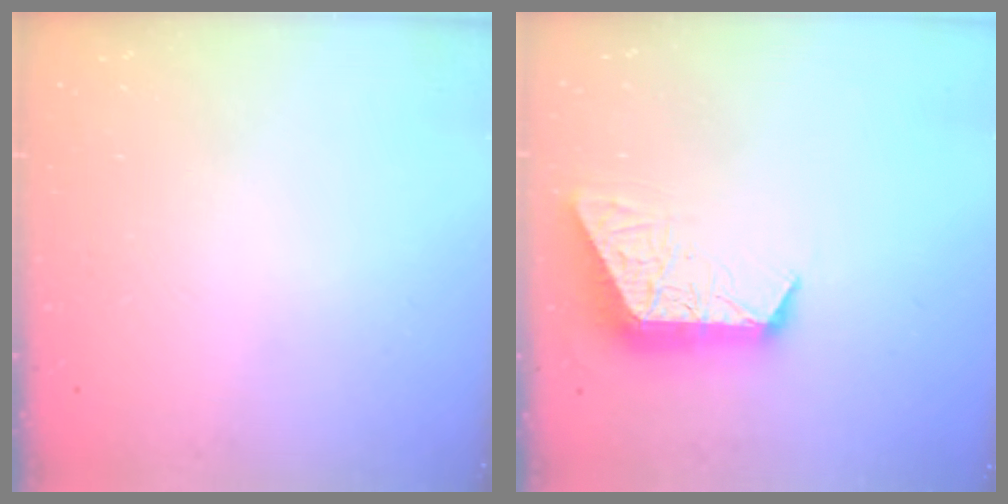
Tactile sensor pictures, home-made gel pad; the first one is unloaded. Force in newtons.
{"total": 9.9, "press": 9.9, "slide": 0.9}